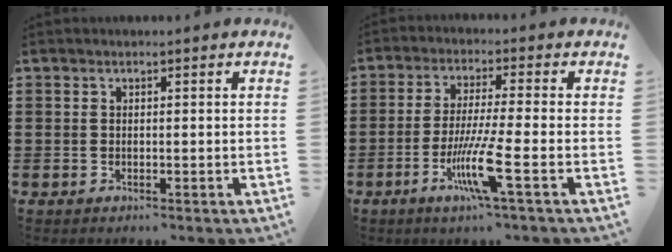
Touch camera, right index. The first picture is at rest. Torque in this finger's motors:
{"motor_torque": [1.33, -0.09, 0.46, 0.19]}